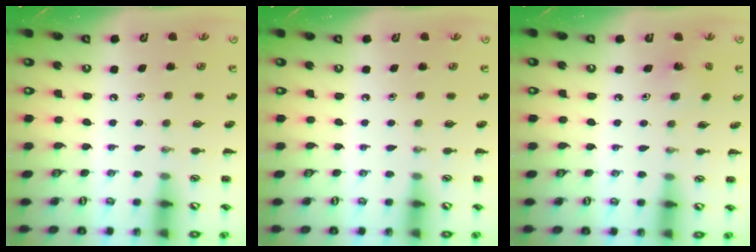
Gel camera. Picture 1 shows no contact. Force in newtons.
{"total": 0.0}
{"total": 2.1, "press": 2.0, "slide": 0.7}